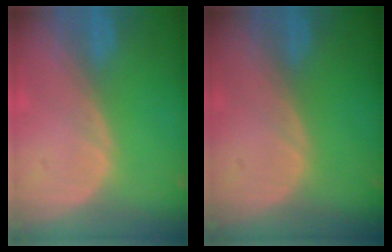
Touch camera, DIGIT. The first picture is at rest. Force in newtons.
{"total": 0.0}